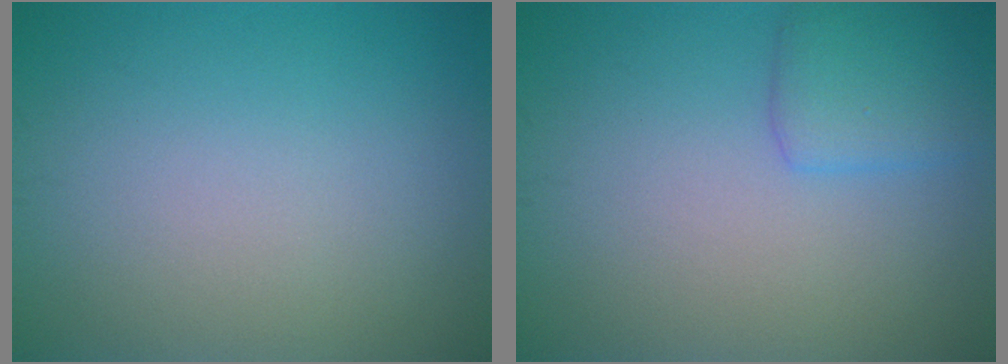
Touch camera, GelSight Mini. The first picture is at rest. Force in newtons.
{"total": 2.7, "press": 2.7, "slide": 0.0}